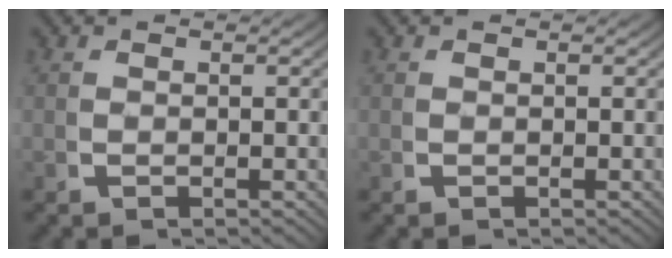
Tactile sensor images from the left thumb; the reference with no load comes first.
{"total": 0.0}